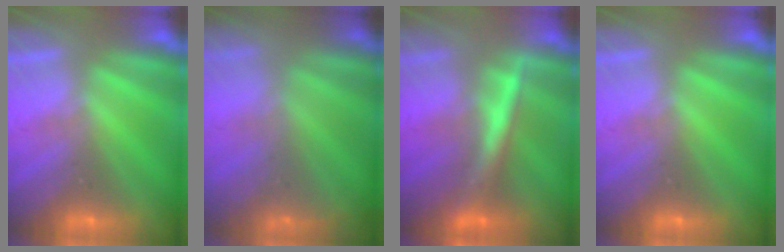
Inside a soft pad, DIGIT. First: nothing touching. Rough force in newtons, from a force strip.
{"total": 7.8}
{"total": 2.4}
{"total": 0.0}